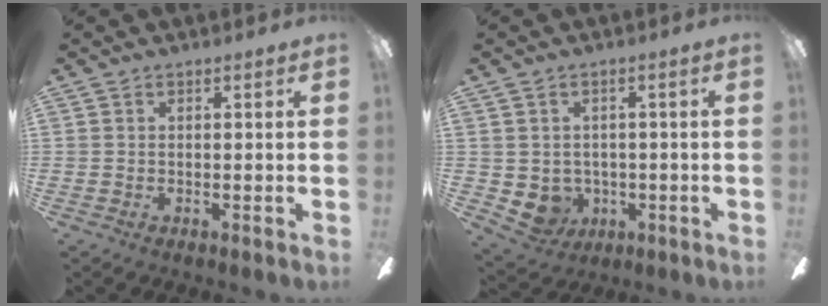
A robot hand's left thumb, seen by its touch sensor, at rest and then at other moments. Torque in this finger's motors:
{"motor_torque": [-0.12, 0.19, -0.03, -0.07, 0.00]}